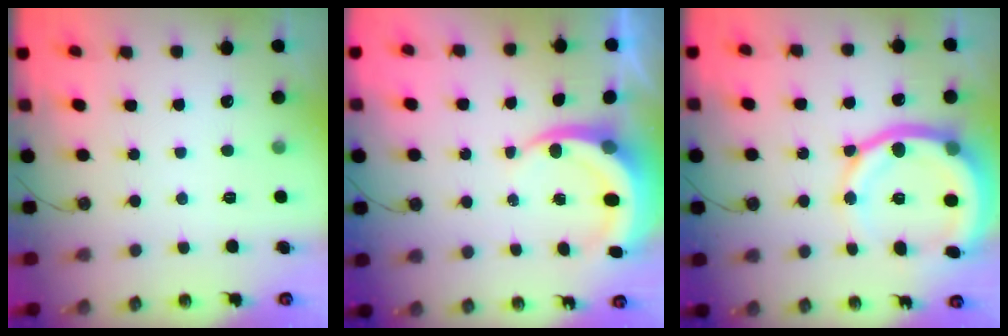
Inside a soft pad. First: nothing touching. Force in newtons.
{"total": 5.9, "press": 5.9, "slide": 0.3}
{"total": 17.2, "press": 17.1, "slide": 1.9}